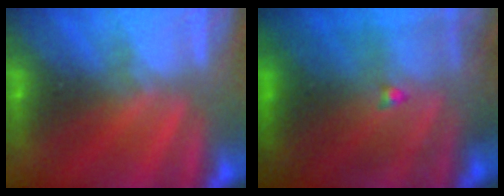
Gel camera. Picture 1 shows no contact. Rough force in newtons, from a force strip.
{"total": 7.3}